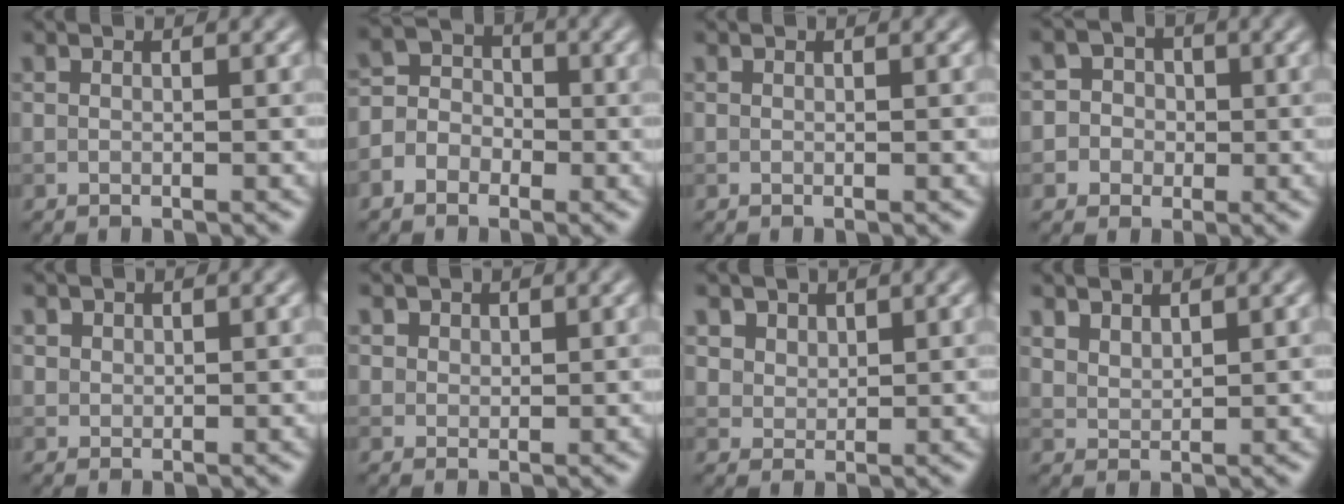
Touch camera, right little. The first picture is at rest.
{"total": 4.0, "force": [-1.6, 3.4, 1.5], "torque": [-0.002, 0.010, -0.038]}
{"total": 0.0}
{"total": 4.9, "force": [-0.2, 4.8, 0.9], "torque": [0.010, 0.026, -0.024]}
{"total": 1.0, "force": [0.6, 0.8, 0.1], "torque": [-0.001, -0.006, 0.020]}
{"total": 2.1, "force": [1.3, 1.5, 0.6], "torque": [-0.018, -0.003, 0.029]}
{"total": 3.3, "force": [2.2, 2.2, 1.1], "torque": [-0.042, -0.007, 0.055]}
{"total": 2.0, "force": [1.8, 0.7, 0.6], "torque": [-0.014, 0.000, 0.044]}